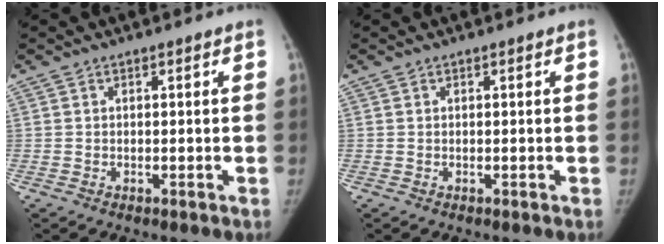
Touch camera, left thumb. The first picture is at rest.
{"total": 0.0}